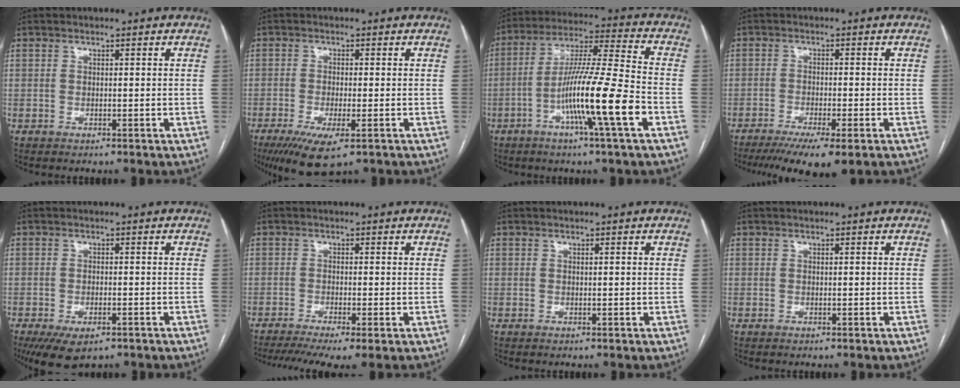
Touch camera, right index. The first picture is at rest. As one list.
[{"total": 7.7, "force": [-4.3, 1.7, 6.2], "torque": [-0.109, -0.021, -0.069]}, {"total": 14.6, "force": [-5.3, -1.0, 13.6], "torque": [-0.249, -0.005, -0.099]}, {"total": 9.0, "force": [-6.0, 1.3, 6.5], "torque": [-0.104, -0.020, -0.098]}, {"total": 6.8, "force": [-4.3, 3.0, 4.3], "torque": [-0.073, -0.011, -0.066]}, {"total": 7.5, "force": [-5.1, 0.9, 5.4], "torque": [-0.091, -0.012, -0.086]}, {"total": 0.6, "force": [0.2, 0.0, 0.5], "torque": [-0.012, 0.002, 0.002]}, {"total": 0.0}]